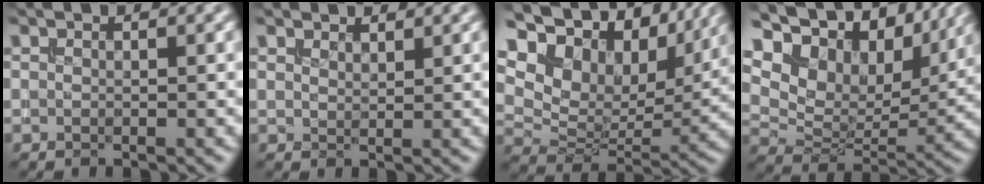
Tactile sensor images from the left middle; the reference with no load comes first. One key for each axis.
{"total": 1.6, "fx": 1.5, "fy": 0.4, "fz": 0.3, "tx": -0.006, "ty": 0.005, "tz": 0.029}
{"total": 16.6, "fx": 9.1, "fy": 10.5, "fz": 9.1, "tx": -0.206, "ty": 0.047, "tz": 0.169}
{"total": 15.5, "fx": 9.1, "fy": 9.3, "fz": 8.4, "tx": -0.191, "ty": 0.046, "tz": 0.158}